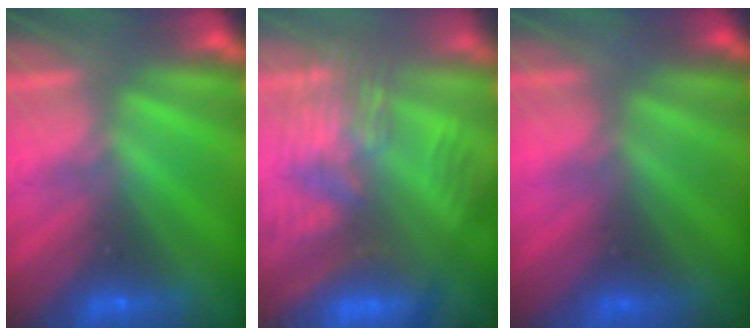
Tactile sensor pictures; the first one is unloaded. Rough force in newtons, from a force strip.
{"total": 8.7}
{"total": 8.5}